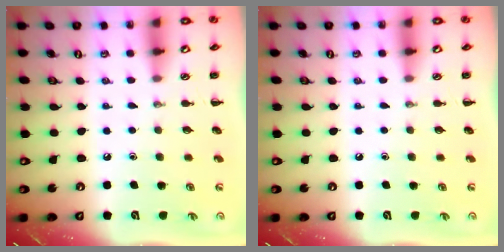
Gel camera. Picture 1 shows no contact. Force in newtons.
{"total": 0.0}